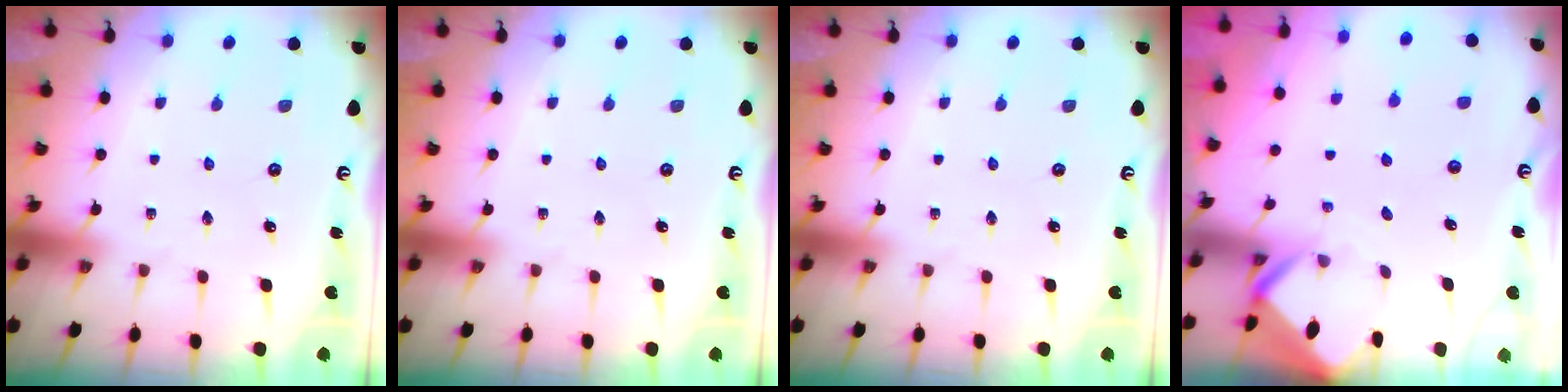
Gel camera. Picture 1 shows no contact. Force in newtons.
{"total": 0.0}
{"total": 0.0}
{"total": 2.9, "press": 2.9, "slide": 0.2}